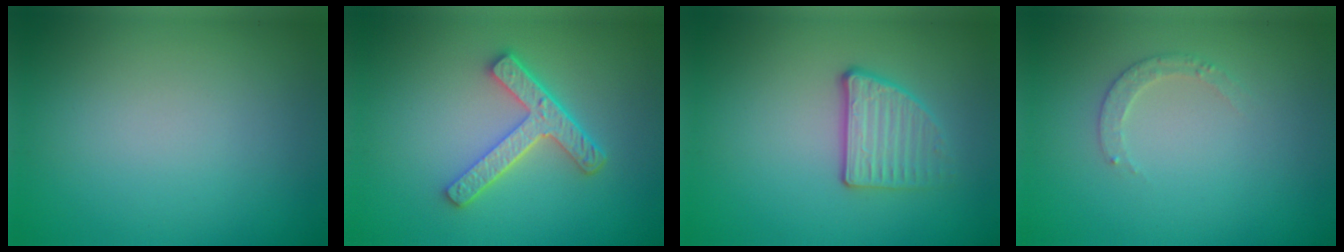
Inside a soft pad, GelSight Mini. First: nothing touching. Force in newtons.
{"total": 4.3, "press": 3.3, "slide": 2.8}
{"total": 2.8, "press": 2.3, "slide": 1.5}
{"total": 1.5, "press": 1.5, "slide": 0.2}